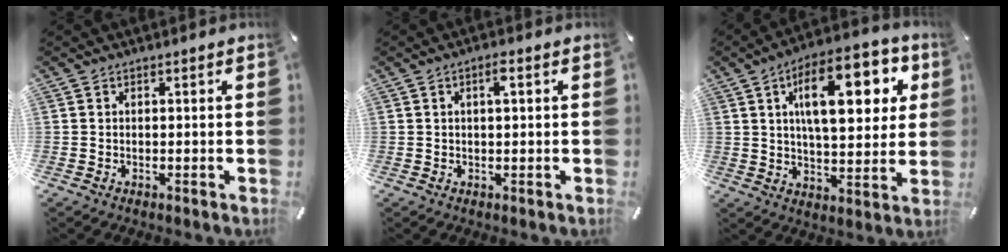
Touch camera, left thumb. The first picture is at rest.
{"total": 2.4, "force": [0.7, 0.7, 2.2], "torque": [-0.036, 0.003, 0.009]}
{"total": 19.7, "force": [7.3, 8.7, 16.1], "torque": [-0.237, -0.008, 0.111]}